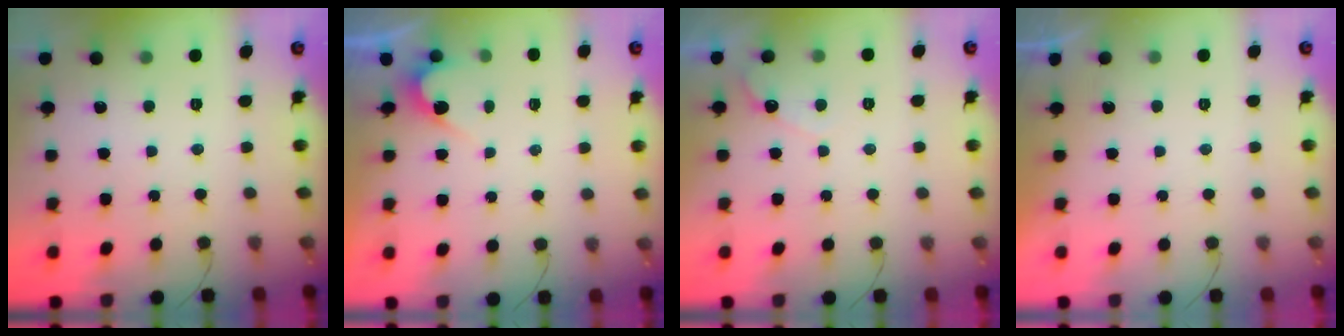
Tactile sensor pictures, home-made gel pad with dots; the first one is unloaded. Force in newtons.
{"total": 2.4, "press": 2.4, "slide": 0.1}
{"total": 3.8, "press": 3.7, "slide": 0.3}
{"total": 0.8, "press": 0.8, "slide": 0.1}